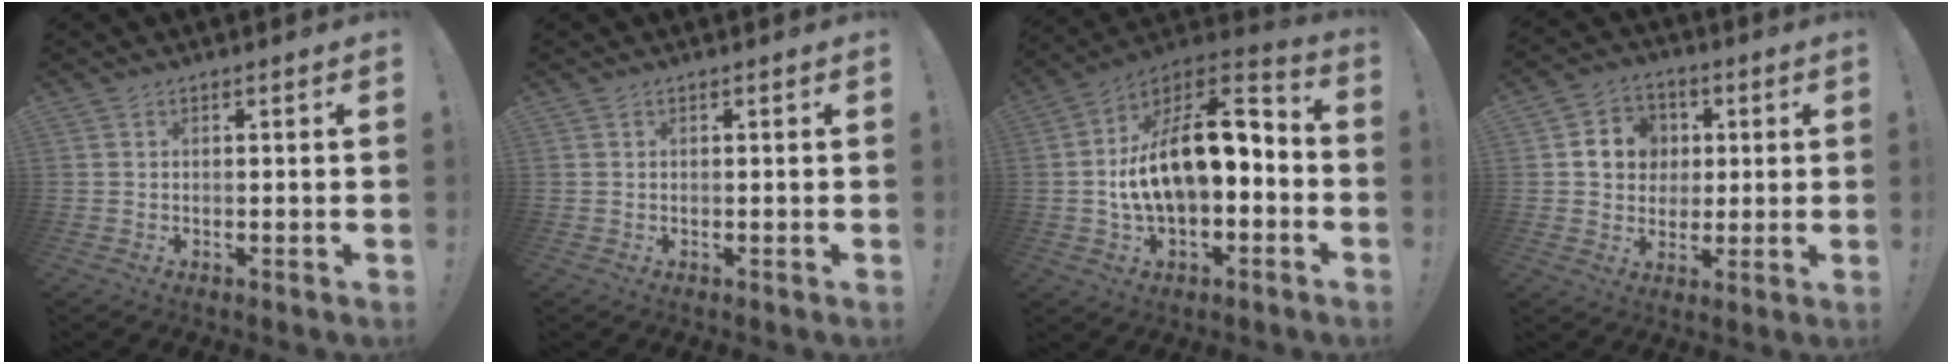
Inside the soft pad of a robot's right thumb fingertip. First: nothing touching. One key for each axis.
{"total": 0.0}
{"total": 17.8, "fx": 1.1, "fy": 9.8, "fz": 14.9, "tx": -0.223, "ty": -0.001, "tz": 0.028}
{"total": 10.3, "fx": 1.5, "fy": 9.5, "fz": 3.5, "tx": -0.051, "ty": 0.007, "tz": 0.037}